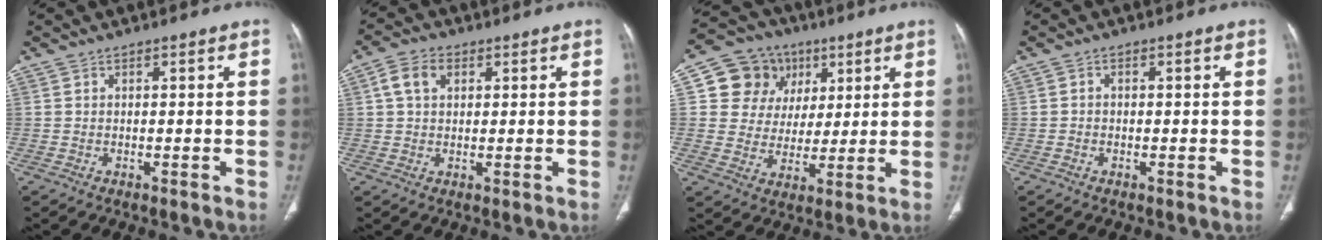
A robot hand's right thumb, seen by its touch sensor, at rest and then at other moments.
{"total": 5.3, "force": [1.6, 3.7, 3.4], "torque": [-0.058, 0.010, 0.027]}
{"total": 12.9, "force": [4.7, 11.5, 3.7], "torque": [-0.022, 0.002, 0.080]}
{"total": 0.5, "force": [-0.1, 0.4, 0.3], "torque": [-0.002, 0.001, -0.006]}